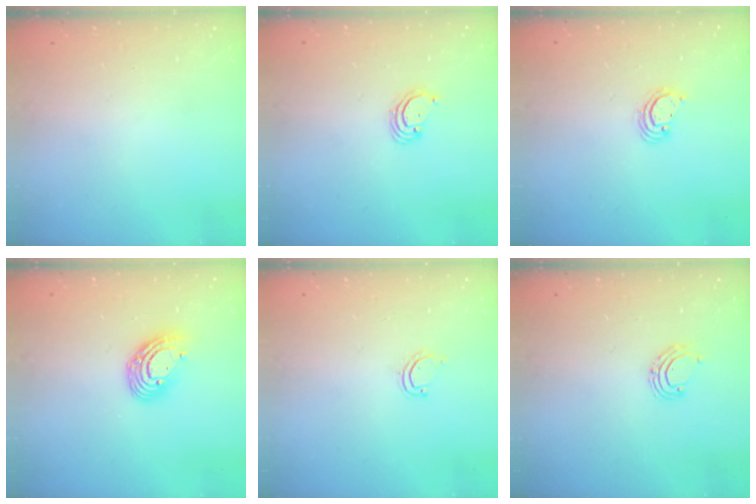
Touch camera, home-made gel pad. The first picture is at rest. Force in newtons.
{"total": 2.5, "press": 2.5, "slide": 0.2}
{"total": 2.2, "press": 2.2, "slide": 0.2}
{"total": 10.5, "press": 10.4, "slide": 1.1}
{"total": 4.3, "press": 4.3, "slide": 0.4}
{"total": 6.0, "press": 5.9, "slide": 1.1}